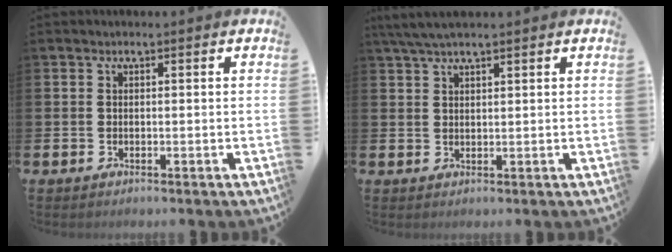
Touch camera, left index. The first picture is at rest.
{"total": 2.5, "force": [1.9, 0.4, 1.6], "torque": [-0.041, 0.006, 0.036]}